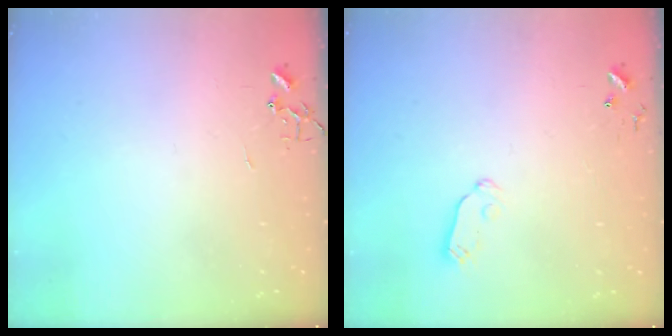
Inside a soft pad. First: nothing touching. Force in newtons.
{"total": 5.6, "press": 5.6, "slide": 0.3}